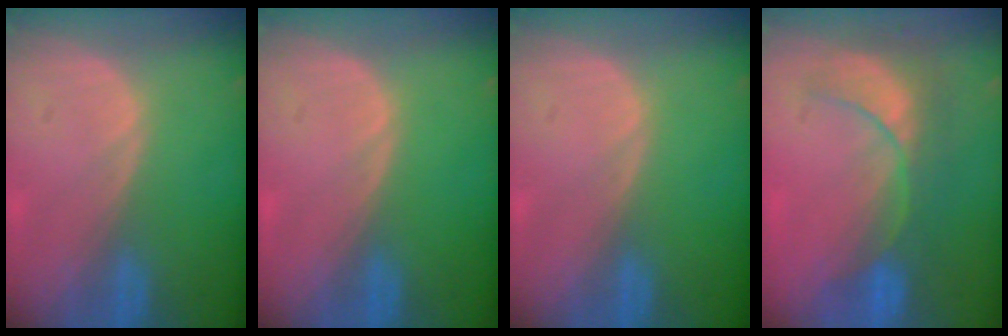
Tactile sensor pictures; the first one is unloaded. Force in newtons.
{"total": 0.0}
{"total": 0.0}
{"total": 8.4, "press": 7.6, "slide": 3.6}